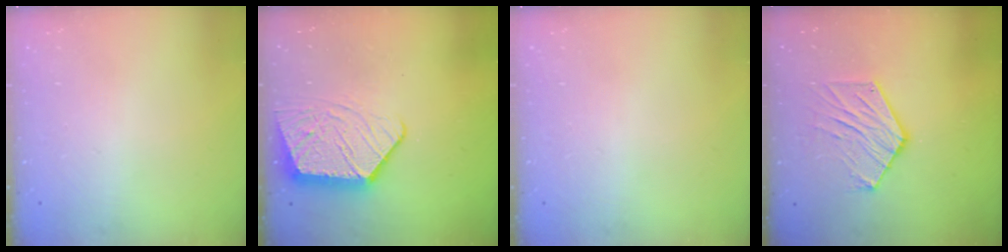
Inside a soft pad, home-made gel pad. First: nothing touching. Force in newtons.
{"total": 12.9, "press": 12.9, "slide": 1.0}
{"total": 0.0}
{"total": 11.2, "press": 11.1, "slide": 1.0}